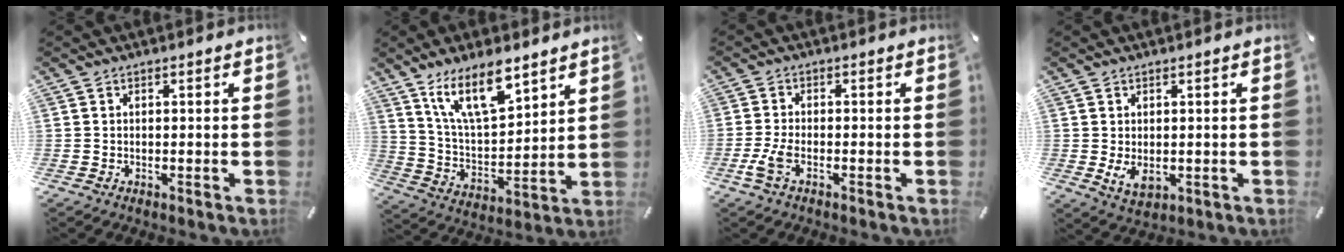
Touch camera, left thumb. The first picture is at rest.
{"total": 14.9, "force": [10.4, 5.8, 9.0], "torque": [-0.178, -0.043, 0.188]}
{"total": 4.4, "force": [-1.8, 1.9, 3.5], "torque": [-0.082, -0.001, -0.034]}
{"total": 4.1, "force": [-0.2, 2.8, 3.0], "torque": [-0.057, -0.010, -0.008]}